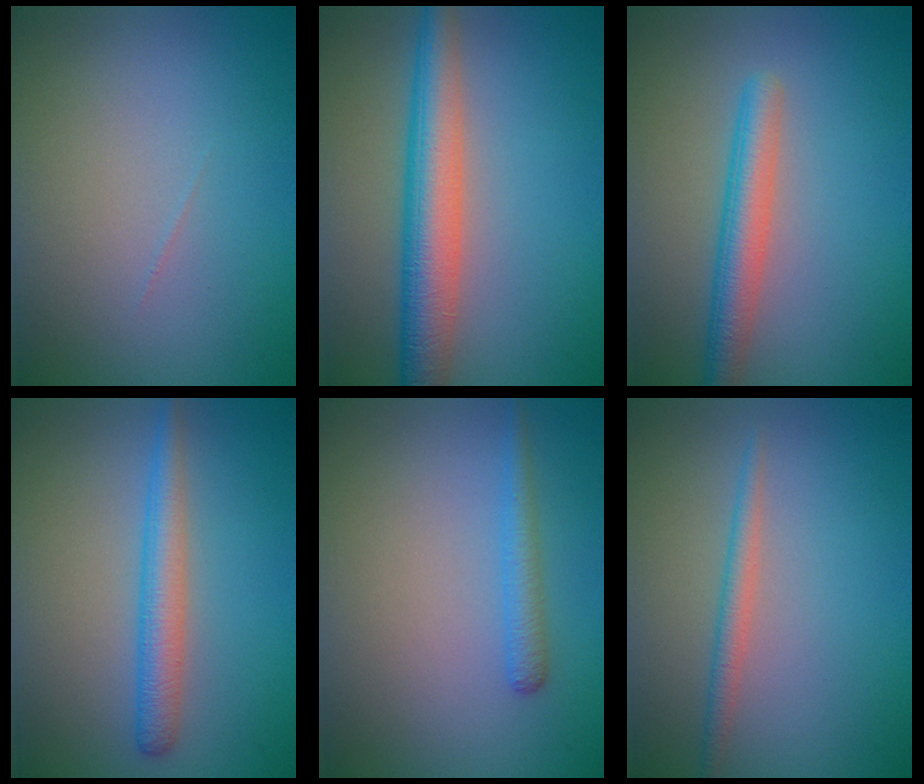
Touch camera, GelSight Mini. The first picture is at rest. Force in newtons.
{"total": 5.8, "press": 5.8, "slide": 0.1}
{"total": 3.6, "press": 3.6, "slide": 0.0}
{"total": 3.0, "press": 3.0, "slide": 0.2}
{"total": 1.7, "press": 1.7, "slide": 0.1}
{"total": 1.7, "press": 1.7, "slide": 0.0}